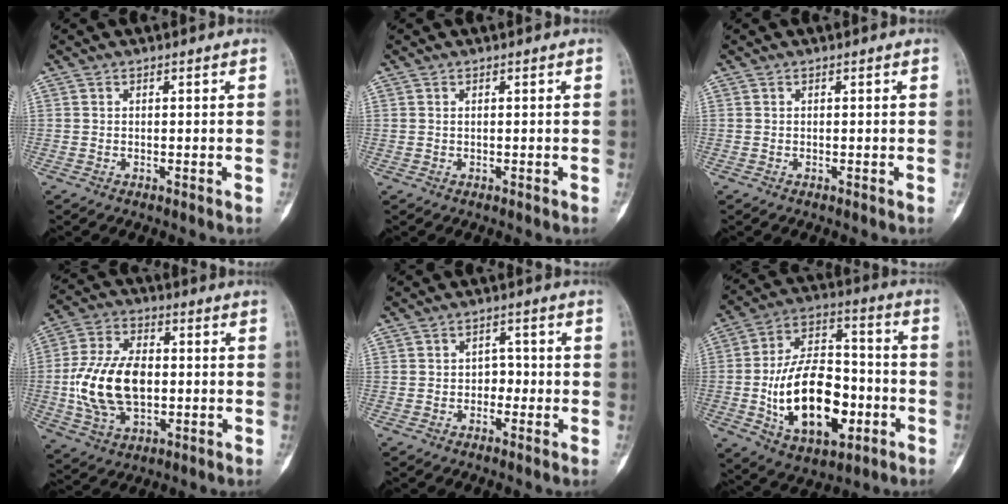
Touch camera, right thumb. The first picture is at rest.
{"total": 0.0}
{"total": 0.0}
{"total": 15.8, "force": [-0.9, 9.8, 12.4], "torque": [-0.231, 0.011, -0.011]}
{"total": 2.6, "force": [-0.7, 2.1, 1.4], "torque": [0.007, 0.012, -0.020]}
{"total": 21.7, "force": [-5.5, 12.3, 17.0], "torque": [-0.264, 0.036, -0.081]}